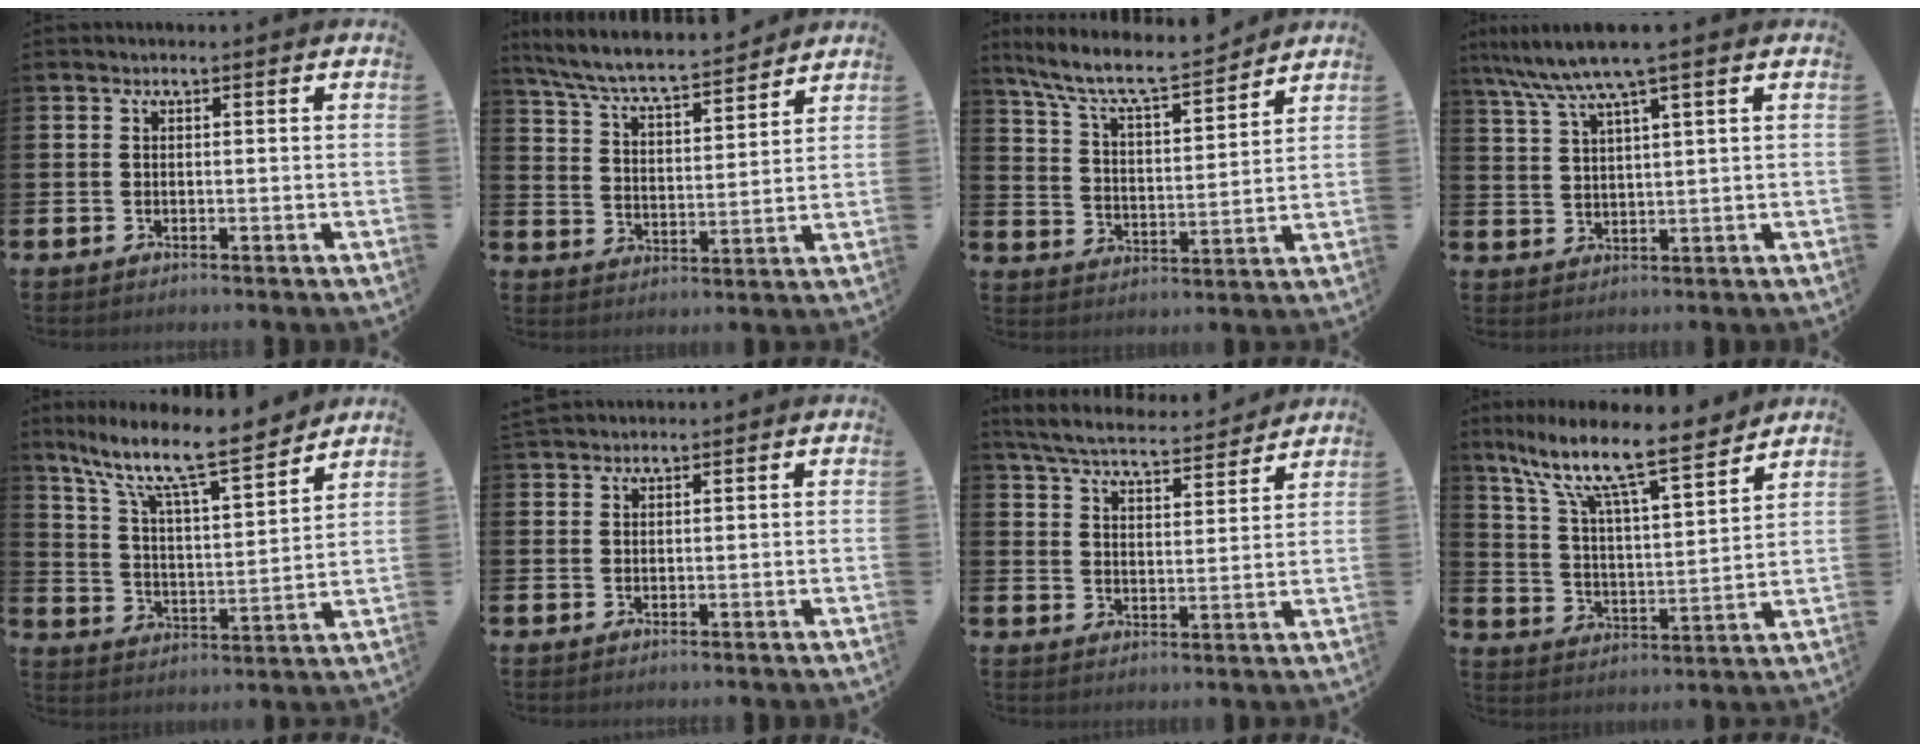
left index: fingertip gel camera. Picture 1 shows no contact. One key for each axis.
{"total": 6.9, "fx": 6.6, "fy": 0.6, "fz": 2.1, "tx": -0.069, "ty": -0.051, "tz": 0.112}
{"total": 8.6, "fx": 8.0, "fy": 1.1, "fz": 3.0, "tx": -0.095, "ty": -0.057, "tz": 0.138}
{"total": 7.0, "fx": 5.4, "fy": 0.2, "fz": 4.5, "tx": -0.098, "ty": -0.016, "tz": 0.093}
{"total": 10.8, "fx": 9.4, "fy": 1.5, "fz": 5.2, "tx": -0.128, "ty": -0.067, "tz": 0.155}
{"total": 1.9, "fx": 1.8, "fy": 0.6, "fz": 0.1, "tx": 0.010, "ty": -0.005, "tz": 0.031}
{"total": 6.1, "fx": 5.9, "fy": 0.7, "fz": 1.4, "tx": -0.052, "ty": -0.040, "tz": 0.100}
{"total": 11.1, "fx": 9.3, "fy": 1.9, "fz": 5.9, "tx": -0.142, "ty": -0.063, "tz": 0.152}